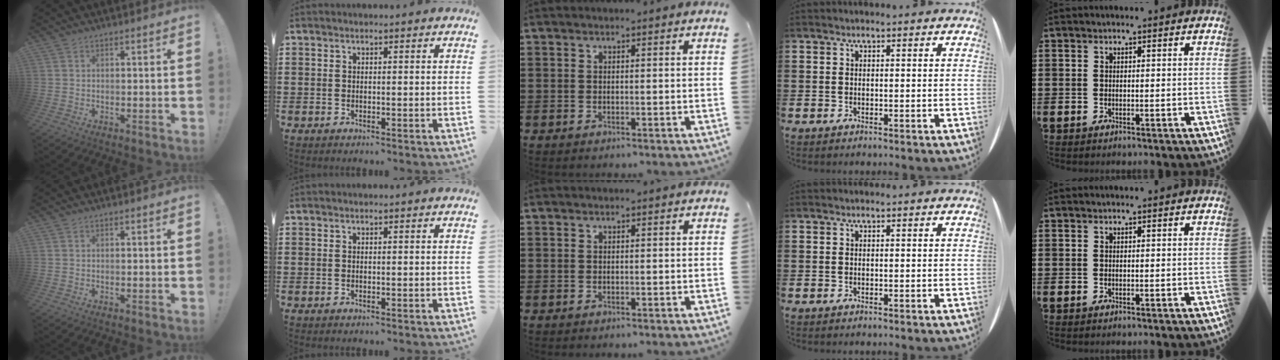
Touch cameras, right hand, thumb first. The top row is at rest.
{}